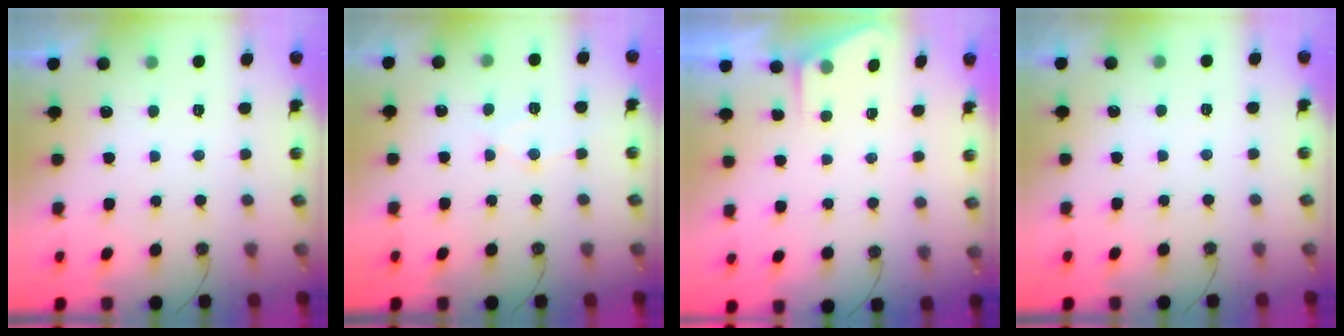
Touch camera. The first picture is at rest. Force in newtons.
{"total": 7.0, "press": 6.9, "slide": 0.4}
{"total": 2.2, "press": 2.2, "slide": 0.4}
{"total": 2.0, "press": 2.0, "slide": 0.4}